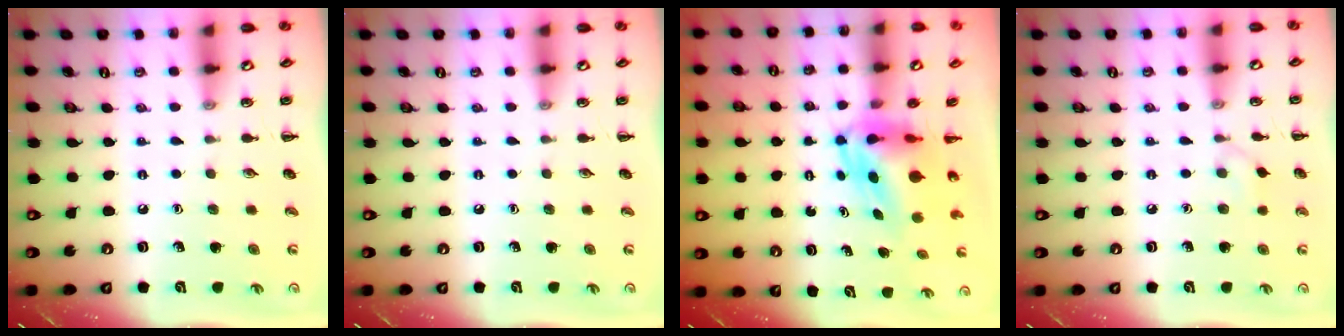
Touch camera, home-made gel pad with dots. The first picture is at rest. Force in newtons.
{"total": 0.0}
{"total": 5.1, "press": 4.9, "slide": 1.5}
{"total": 5.0, "press": 4.6, "slide": 1.8}